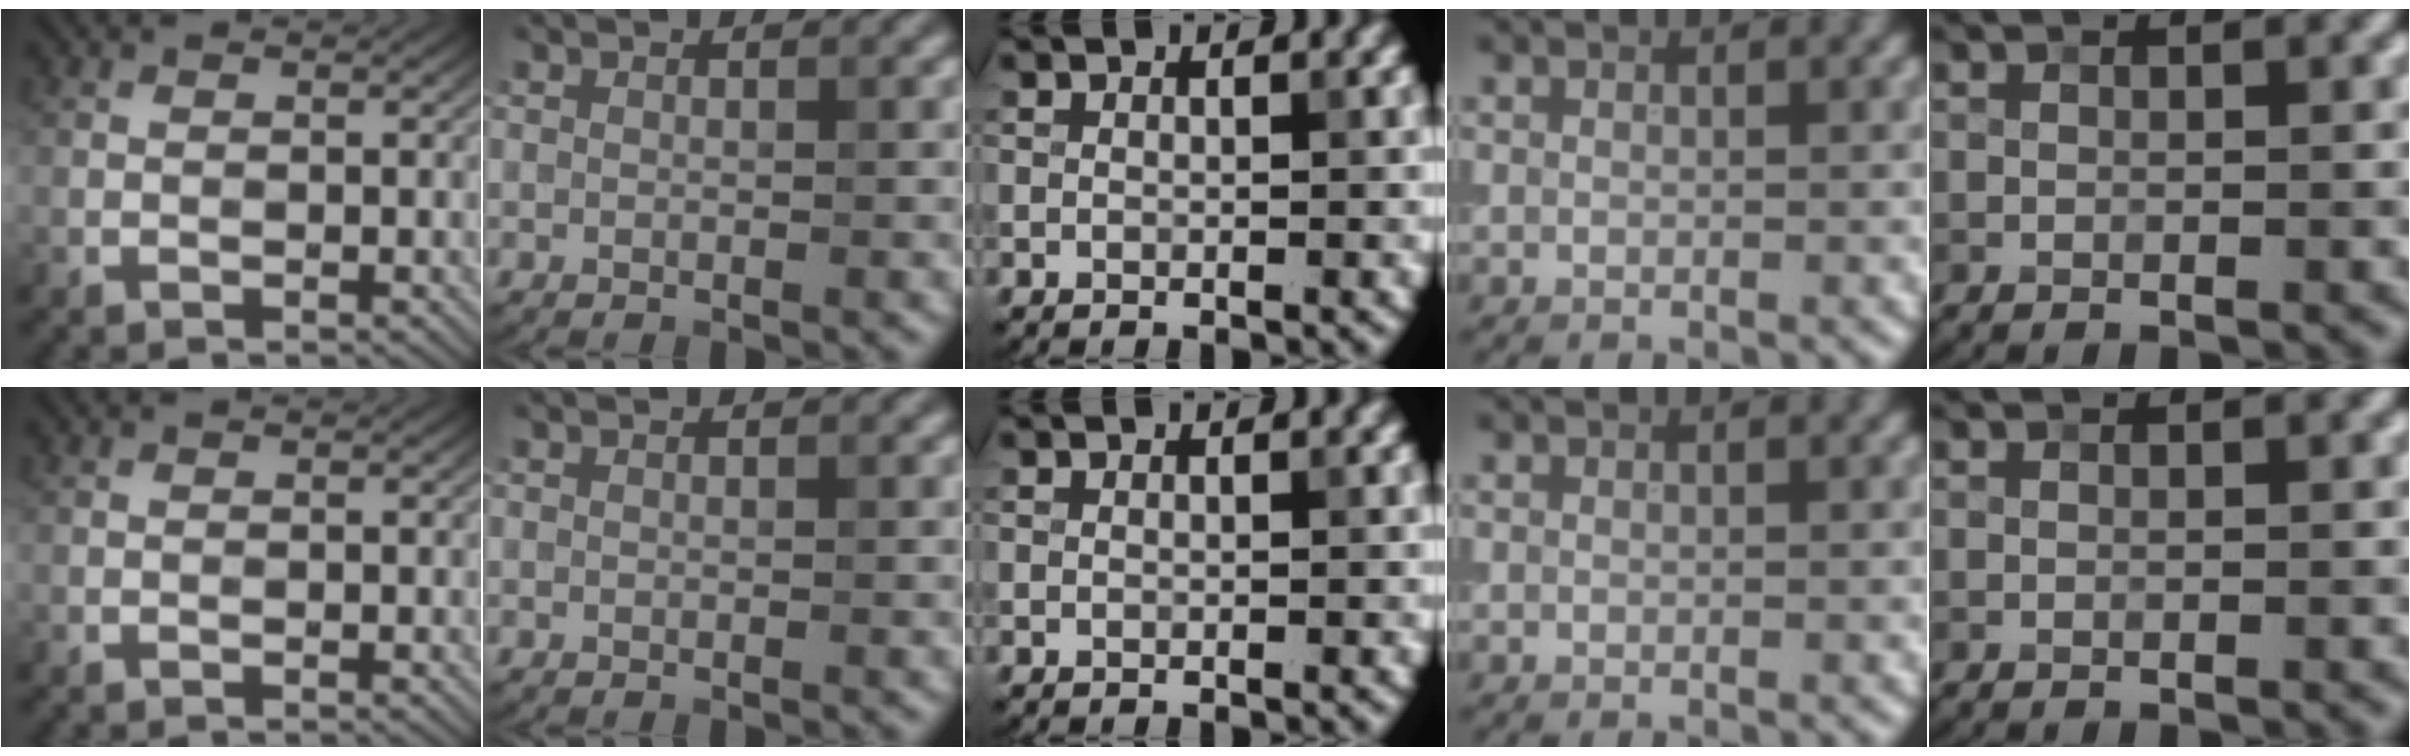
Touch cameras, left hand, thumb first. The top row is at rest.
{}